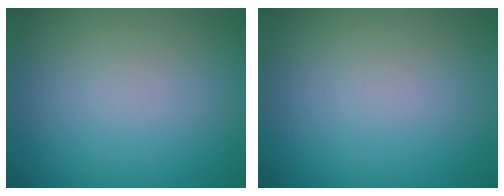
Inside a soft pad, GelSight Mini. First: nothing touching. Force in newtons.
{"total": 0.0}